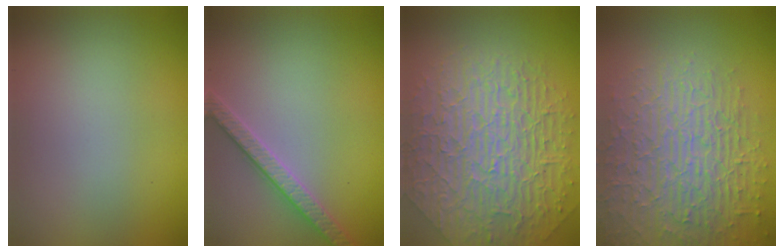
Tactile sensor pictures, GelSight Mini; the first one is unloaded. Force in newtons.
{"total": 2.7, "press": 2.7, "slide": 0.1}
{"total": 10.0, "press": 6.7, "slide": 7.4}
{"total": 8.2, "press": 5.9, "slide": 5.7}